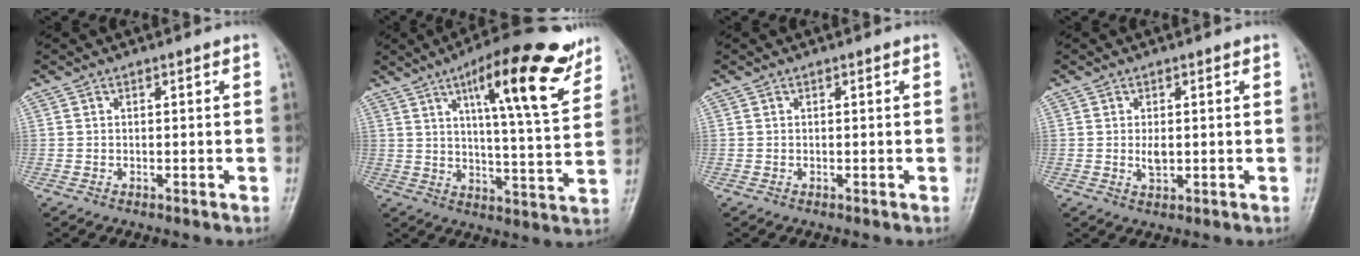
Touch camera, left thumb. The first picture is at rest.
{"total": 18.7, "force": [10.5, 4.3, 14.8], "torque": [-0.191, -0.046, 0.157]}
{"total": 0.0}
{"total": 2.6, "force": [0.1, 1.5, 2.1], "torque": [-0.032, -0.005, 0.002]}